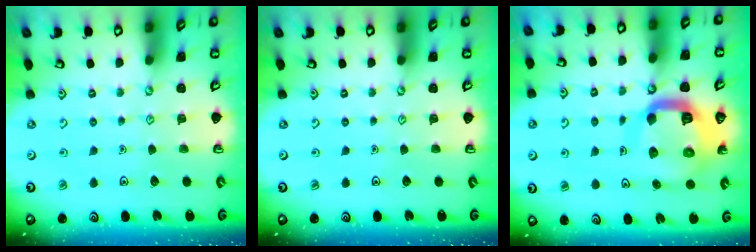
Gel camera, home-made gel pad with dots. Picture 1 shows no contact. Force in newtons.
{"total": 0.0}
{"total": 15.5, "press": 15.4, "slide": 1.7}